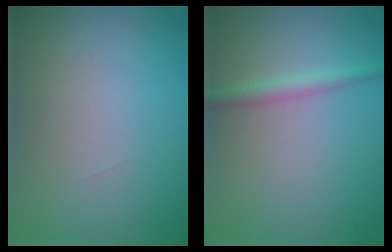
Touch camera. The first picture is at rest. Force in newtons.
{"total": 1.7, "press": 1.7, "slide": 0.0}